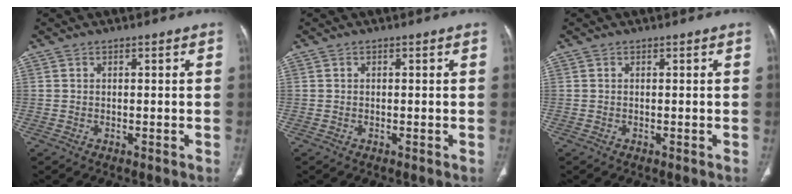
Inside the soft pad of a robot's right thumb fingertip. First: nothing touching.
{"total": 0.0}
{"total": 0.0}